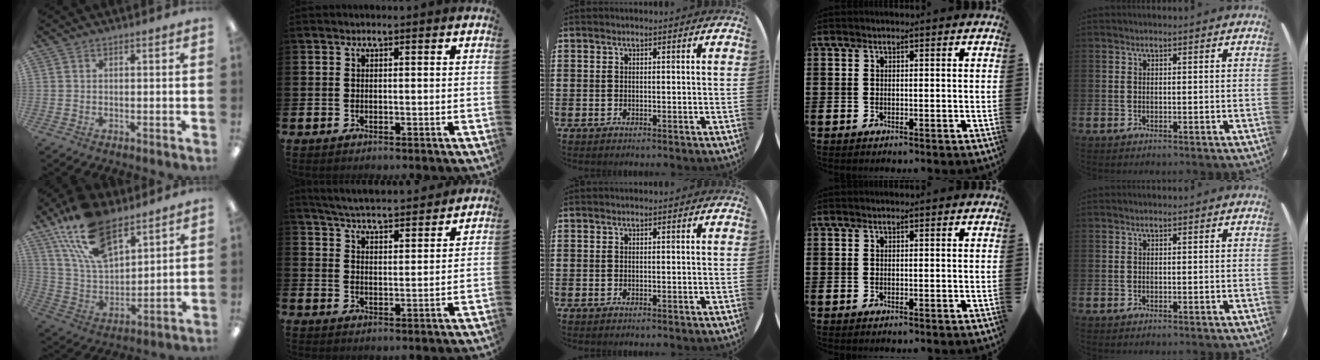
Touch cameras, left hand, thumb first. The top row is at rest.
{"thumb": {"total": 19.4, "force": [12.6, 9.5, 11.3], "torque": [-0.237, -0.058, 0.228]}, "index": {"total": 5.4, "force": [5.4, 0.2, 0.6], "torque": [-0.032, -0.036, 0.095]}}